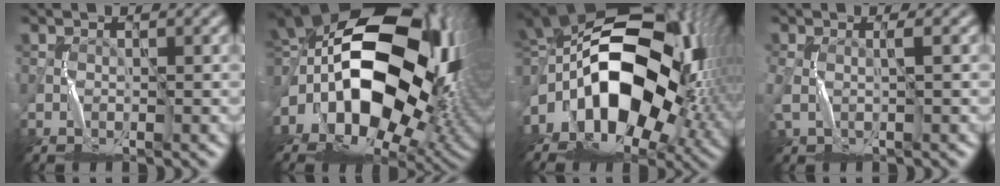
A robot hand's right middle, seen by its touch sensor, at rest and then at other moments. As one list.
[{"total": 20.2, "force": [1.1, 12.9, 15.5], "torque": [-0.276, 0.009, 0.034]}, {"total": 17.5, "force": [-2.1, 10.3, 14.0], "torque": [-0.232, 0.018, -0.048]}, {"total": 1.7, "force": [0.0, 0.6, 1.6], "torque": [-0.042, -0.001, 0.002]}]